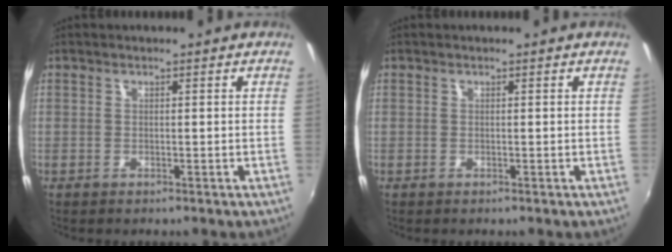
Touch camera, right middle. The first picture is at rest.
{"total": 0.0}